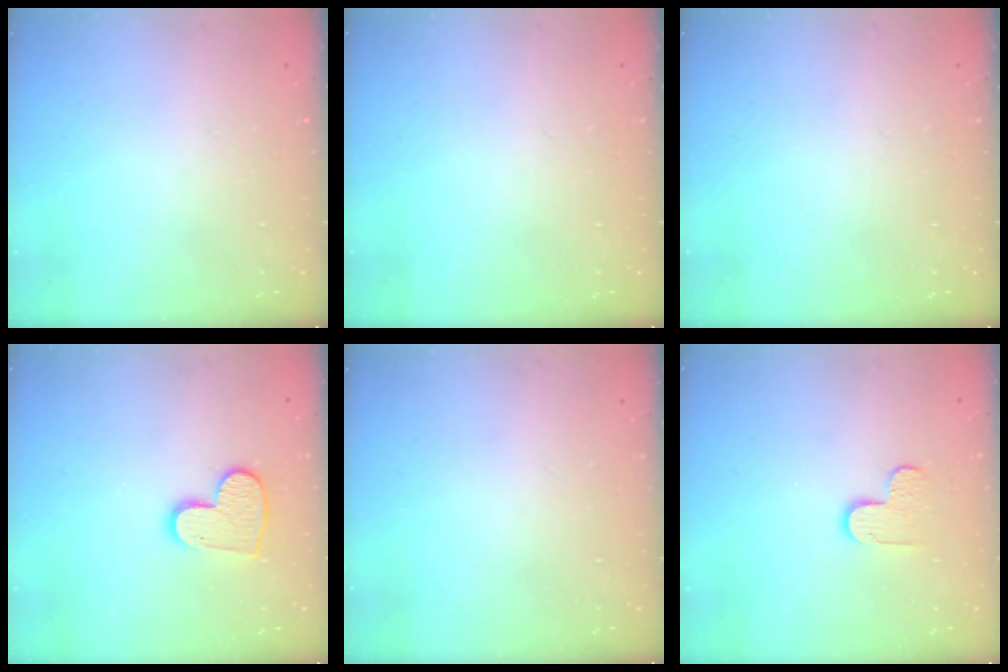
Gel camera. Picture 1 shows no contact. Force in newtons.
{"total": 0.0}
{"total": 0.0}
{"total": 10.1, "press": 10.0, "slide": 0.6}
{"total": 0.0}
{"total": 4.9, "press": 4.9, "slide": 0.2}